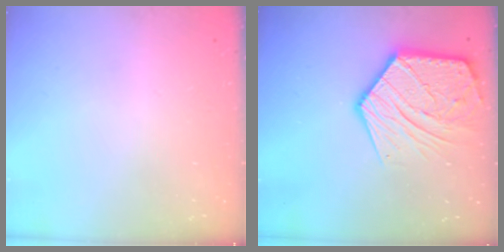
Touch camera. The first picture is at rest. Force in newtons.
{"total": 17.2, "press": 17.2, "slide": 1.4}